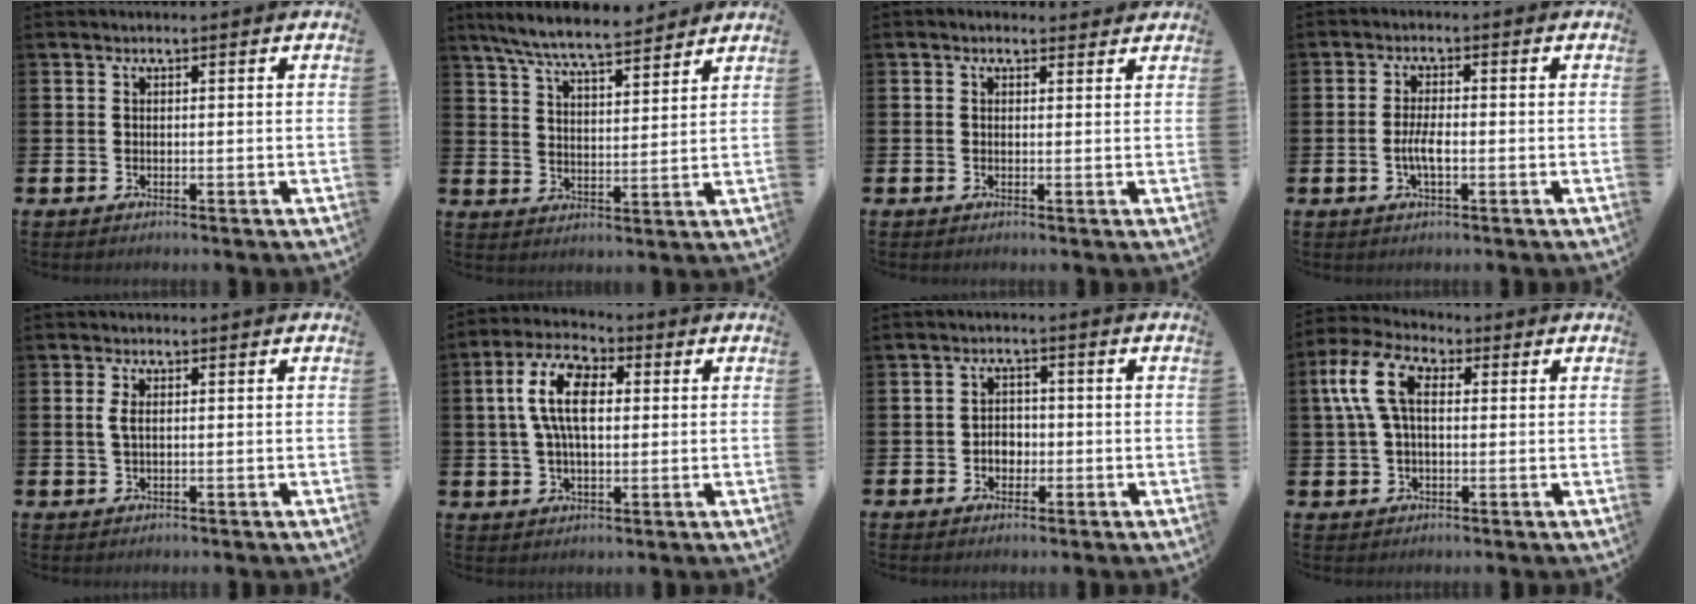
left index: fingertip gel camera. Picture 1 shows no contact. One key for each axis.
{"total": 7.6, "fx": 7.1, "fy": 0.8, "fz": 2.5, "tx": -0.078, "ty": -0.031, "tz": 0.129}
{"total": 0.9, "fx": 0.6, "fy": 0.6, "fz": 0.2, "tx": 0.003, "ty": 0.005, "tz": 0.008}
{"total": 3.1, "fx": -0.8, "fy": 1.0, "fz": 2.8, "tx": -0.055, "ty": -0.001, "tz": -0.018}
{"total": 1.8, "fx": 0.5, "fy": 0.8, "fz": 1.5, "tx": -0.032, "ty": 0.006, "tz": 0.007}
{"total": 8.5, "fx": 2.2, "fy": 4.6, "fz": 6.9, "tx": -0.146, "ty": 0.009, "tz": 0.036}
{"total": 1.7, "fx": -0.5, "fy": 1.5, "fz": 0.7, "tx": -0.005, "ty": 0.001, "tz": -0.014}
{"total": 8.5, "fx": 3.1, "fy": 5.0, "fz": 6.1, "tx": -0.151, "ty": 0.011, "tz": 0.054}